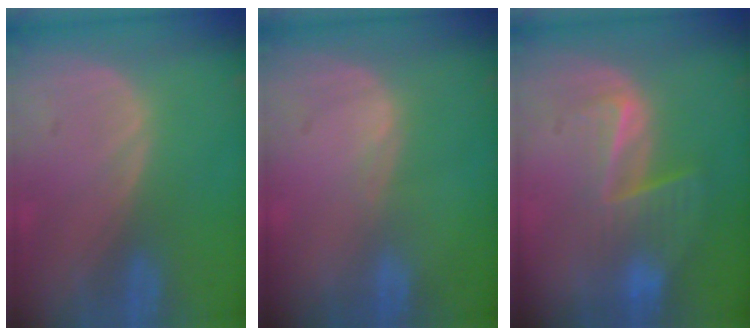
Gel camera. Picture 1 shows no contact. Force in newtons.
{"total": 0.6, "press": 0.5, "slide": 0.4}
{"total": 6.9, "press": 6.0, "slide": 3.5}